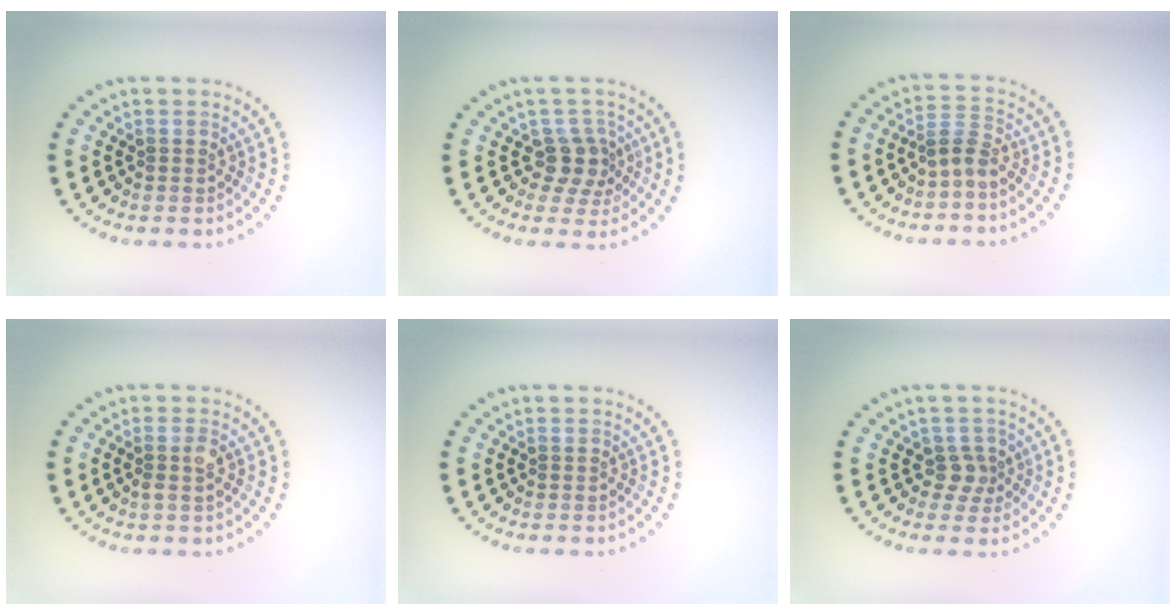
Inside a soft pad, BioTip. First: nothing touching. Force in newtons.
{"total": 2.7, "press": 2.1, "slide": 1.7}
{"total": 1.8, "press": 1.4, "slide": 1.2}
{"total": 1.5, "press": 1.3, "slide": 0.6}
{"total": 0.0}
{"total": 1.9, "press": 1.4, "slide": 1.3}